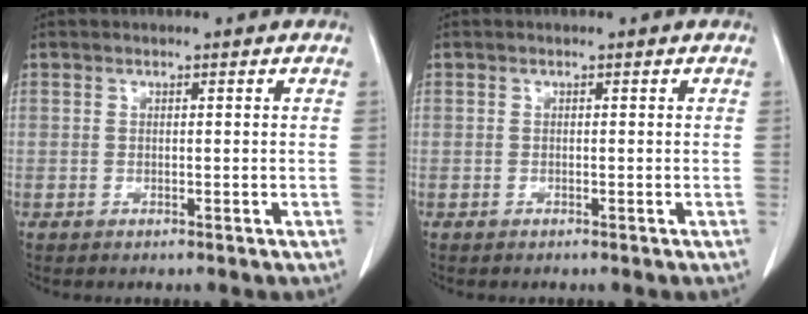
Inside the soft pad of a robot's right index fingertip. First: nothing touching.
{"total": 0.0}